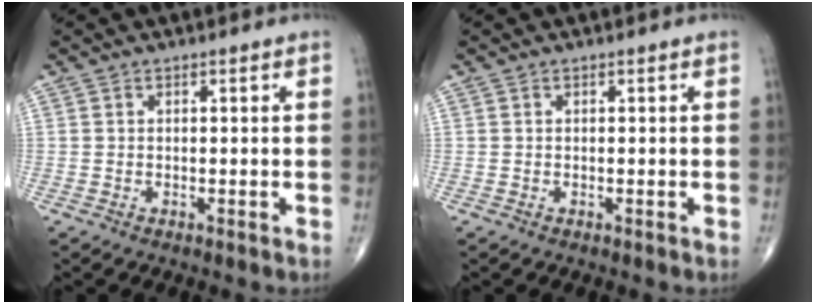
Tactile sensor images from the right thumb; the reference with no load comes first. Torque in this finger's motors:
{"motor_torque": [-0.01, 0.00, -0.01, -0.01, 0.00]}